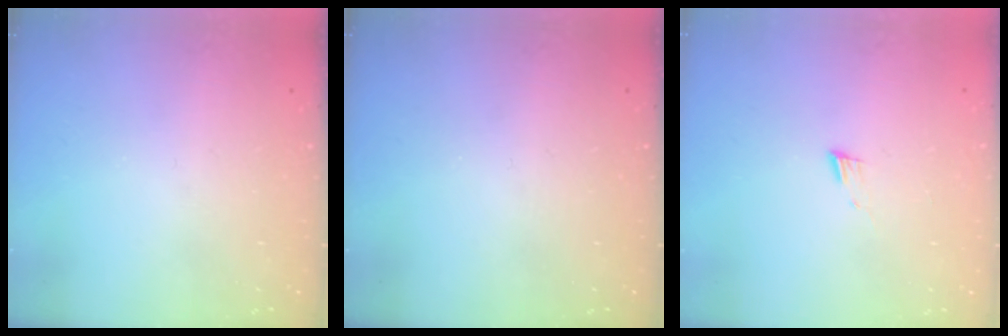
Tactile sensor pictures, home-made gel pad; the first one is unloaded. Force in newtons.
{"total": 0.0}
{"total": 4.9, "press": 4.9, "slide": 0.5}